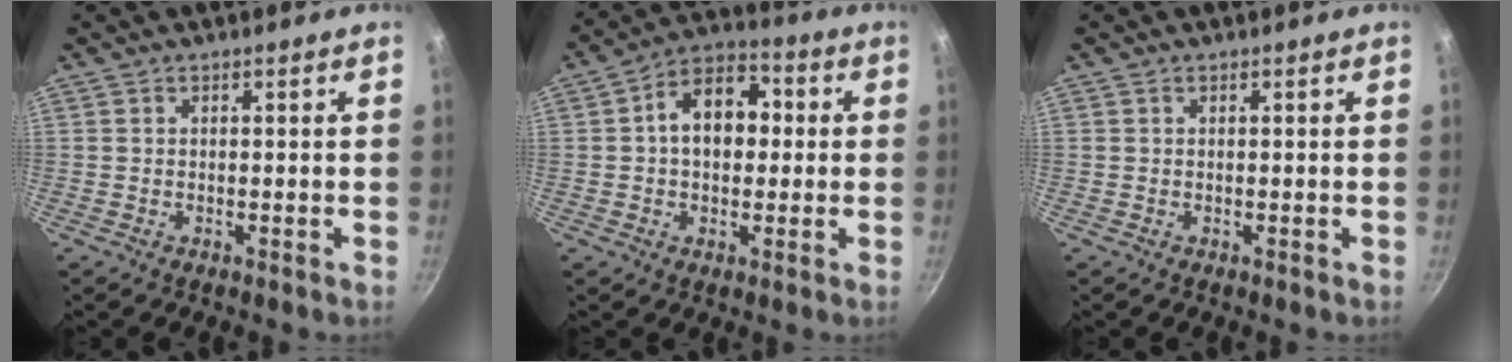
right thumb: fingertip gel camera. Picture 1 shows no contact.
{"total": 11.6, "force": [1.1, 8.1, 8.3], "torque": [-0.087, 0.028, 0.001]}
{"total": 0.0}